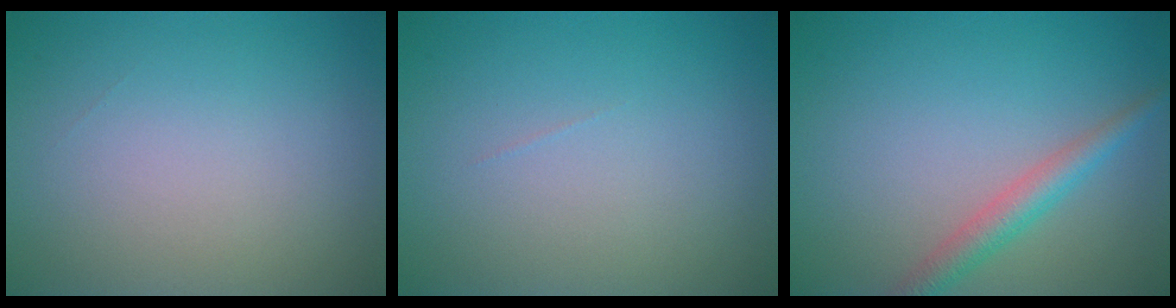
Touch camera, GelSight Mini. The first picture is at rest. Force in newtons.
{"total": 0.0}
{"total": 2.7, "press": 2.7, "slide": 0.2}